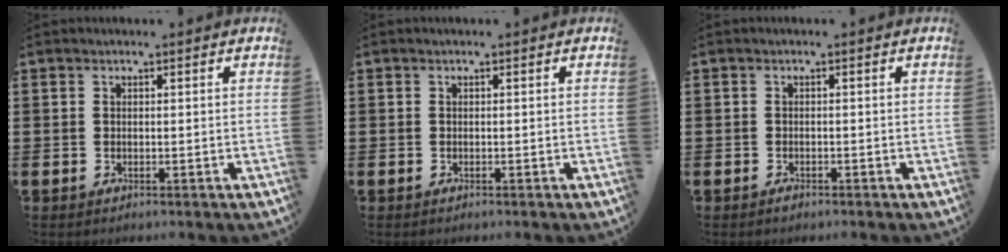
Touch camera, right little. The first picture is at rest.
{"total": 0.0}
{"total": 0.5, "force": [-0.4, 0.2, 0.2], "torque": [0.002, -0.003, -0.010]}